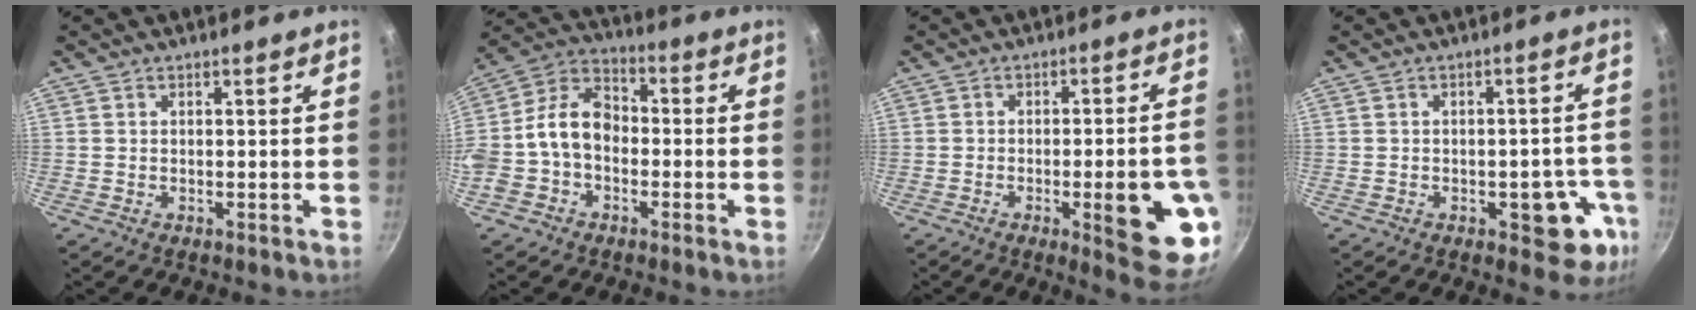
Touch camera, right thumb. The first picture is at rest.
{"total": 11.7, "force": [-2.0, 8.5, 7.8], "torque": [-0.117, 0.045, -0.058]}
{"total": 14.1, "force": [-3.9, 3.5, 13.1], "torque": [-0.144, 0.010, -0.045]}
{"total": 9.1, "force": [-3.4, 4.8, 7.0], "torque": [-0.029, 0.022, -0.039]}